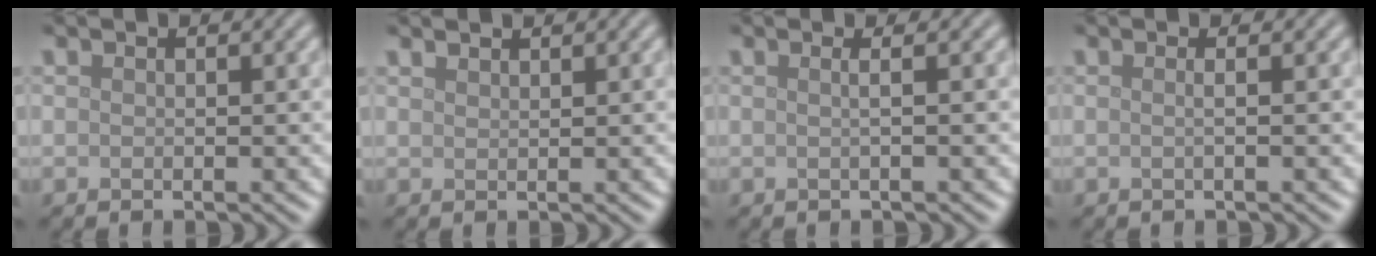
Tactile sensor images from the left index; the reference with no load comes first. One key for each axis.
{"total": 0.8, "fx": 0.8, "fy": 0.1, "fz": 0.1, "tx": -0.001, "ty": -0.001, "tz": 0.014}
{"total": 2.2, "fx": 0.5, "fy": 1.0, "fz": 1.9, "tx": -0.010, "ty": 0.002, "tz": -0.023}
{"total": 1.6, "fx": 0.3, "fy": 0.8, "fz": 1.4, "tx": -0.007, "ty": -0.004, "tz": -0.019}